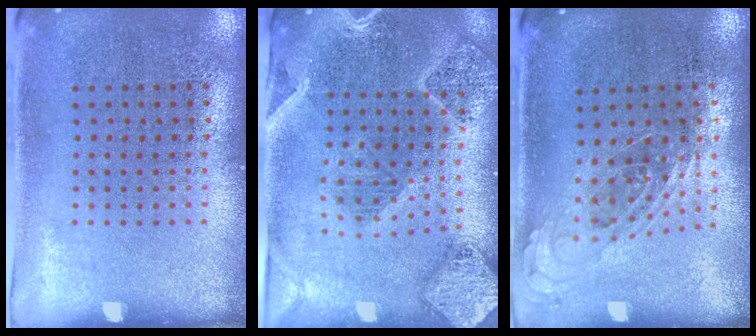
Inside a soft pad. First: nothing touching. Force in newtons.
{"total": 2.7, "press": 2.4, "slide": 1.2}
{"total": 0.7, "press": 0.7, "slide": 0.3}